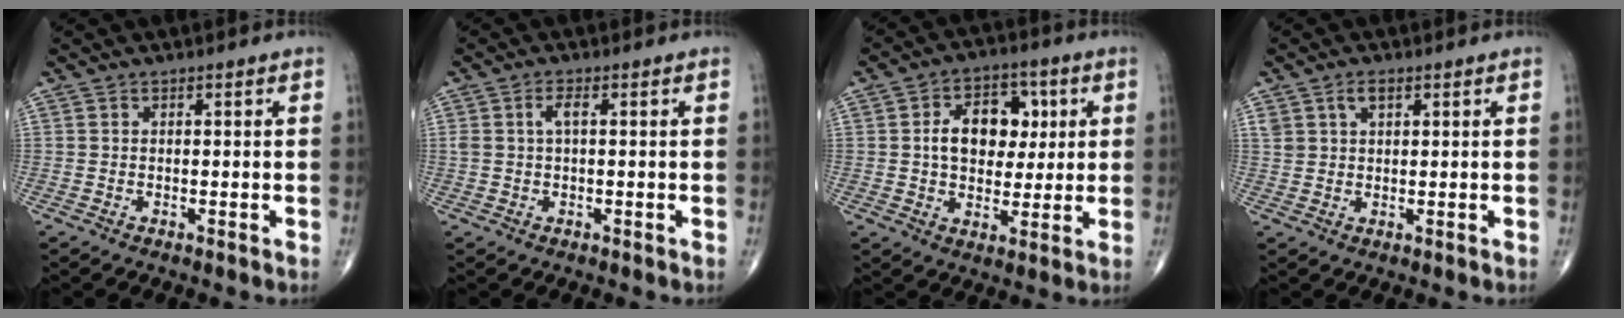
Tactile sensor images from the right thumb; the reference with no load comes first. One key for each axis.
{"total": 2.3, "fx": 0.5, "fy": 0.8, "fz": 2.1, "tx": -0.049, "ty": 0.010, "tz": 0.011}
{"total": 11.8, "fx": 2.0, "fy": 8.2, "fz": 8.2, "tx": -0.087, "ty": 0.008, "tz": 0.032}
{"total": 3.0, "fx": 1.6, "fy": 1.7, "fz": 1.9, "tx": -0.031, "ty": -0.003, "tz": 0.034}